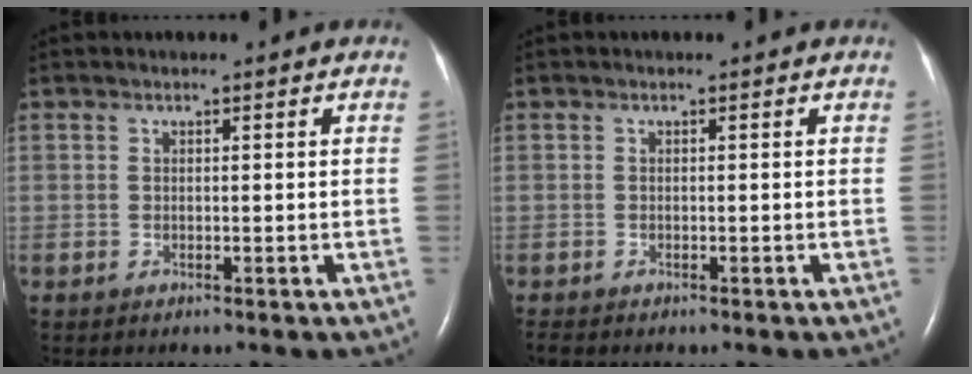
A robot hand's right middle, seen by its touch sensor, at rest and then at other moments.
{"total": 0.8, "force": [-0.7, 0.1, 0.3], "torque": [-0.009, -0.003, -0.012]}